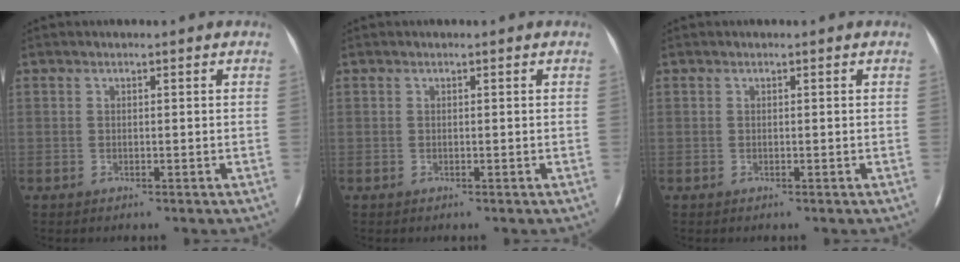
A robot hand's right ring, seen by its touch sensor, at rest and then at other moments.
{"total": 0.0}
{"total": 0.0}